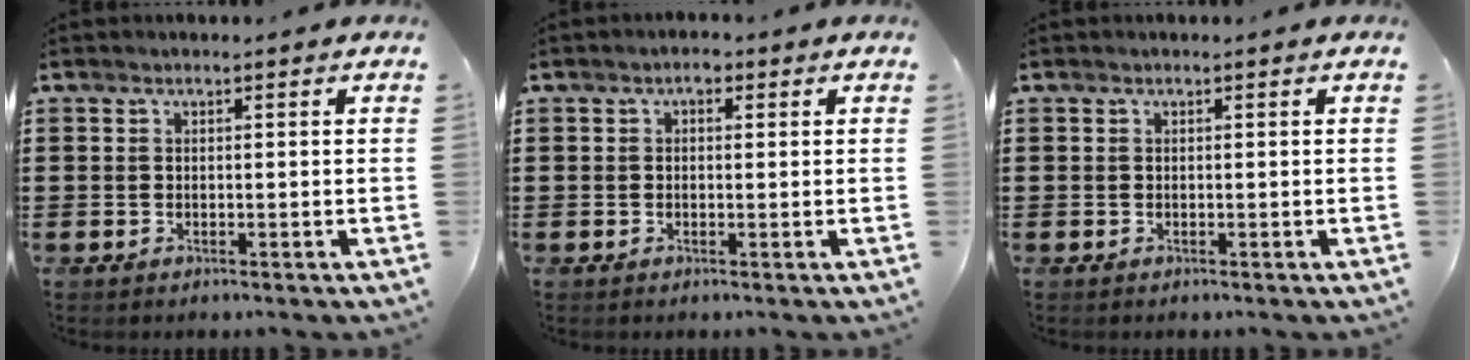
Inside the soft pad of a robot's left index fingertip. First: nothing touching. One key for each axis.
{"total": 1.7, "fx": 0.5, "fy": 1.0, "fz": 1.4, "tx": -0.029, "ty": 0.007, "tz": 0.007}
{"total": 0.0}